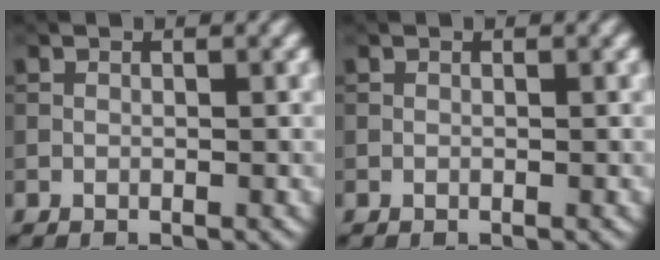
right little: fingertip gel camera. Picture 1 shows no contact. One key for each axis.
{"total": 0.0}